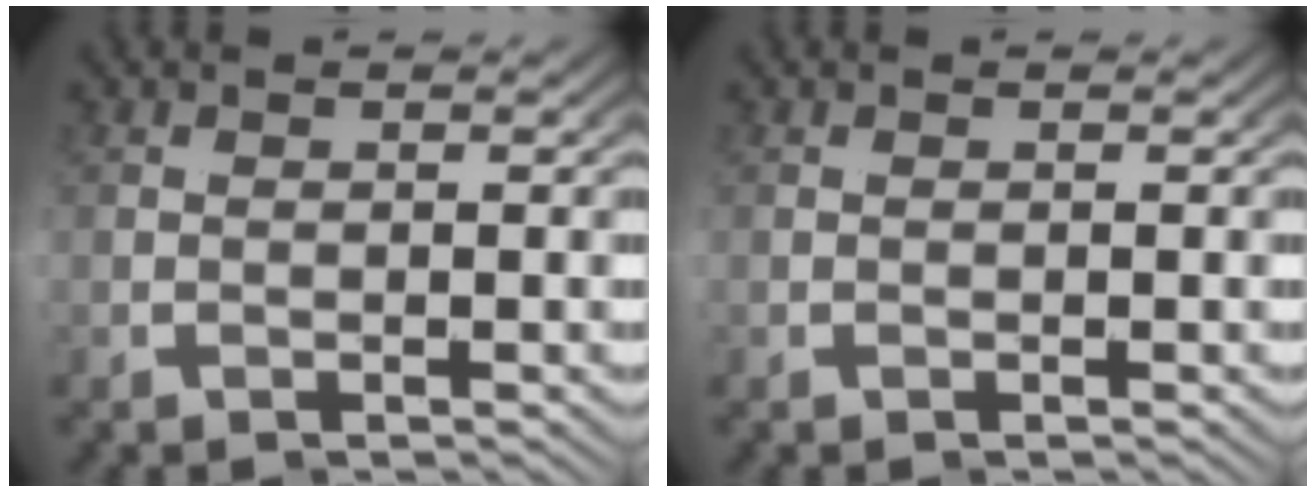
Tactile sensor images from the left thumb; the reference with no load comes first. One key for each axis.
{"total": 0.0}